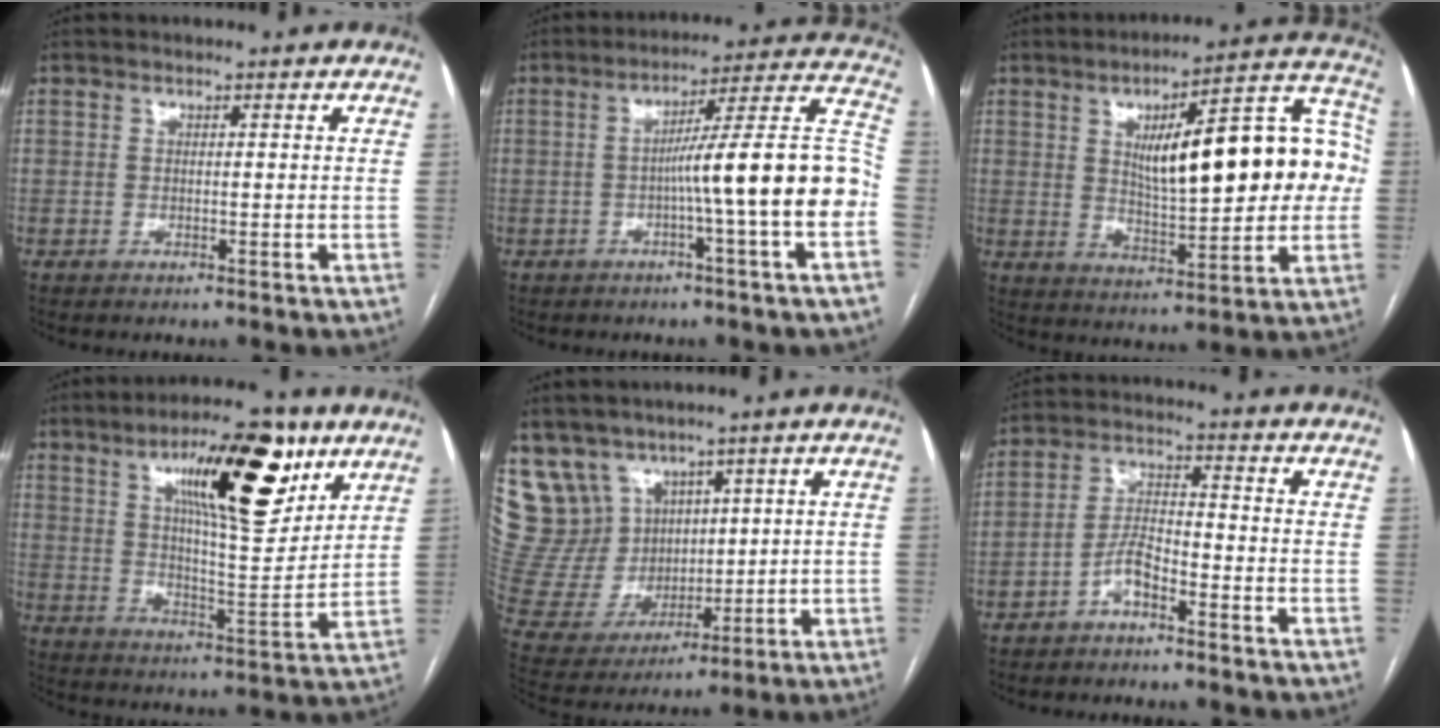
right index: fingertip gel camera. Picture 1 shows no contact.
{"total": 16.0, "force": [-3.1, -1.0, 15.6], "torque": [-0.221, 0.026, -0.056]}
{"total": 22.0, "force": [2.8, 6.0, 20.9], "torque": [-0.296, 0.037, 0.041]}
{"total": 17.7, "force": [9.3, 4.3, 14.5], "torque": [-0.220, 0.000, 0.148]}
{"total": 14.7, "force": [9.1, 11.0, 3.6], "torque": [-0.097, 0.060, 0.210]}
{"total": 4.6, "force": [-3.0, 1.4, 3.2], "torque": [-0.069, 0.015, -0.059]}